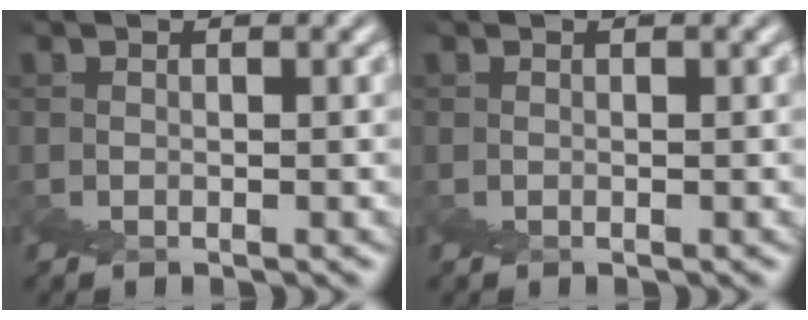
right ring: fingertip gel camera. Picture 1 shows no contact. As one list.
[{"total": 0.0}]